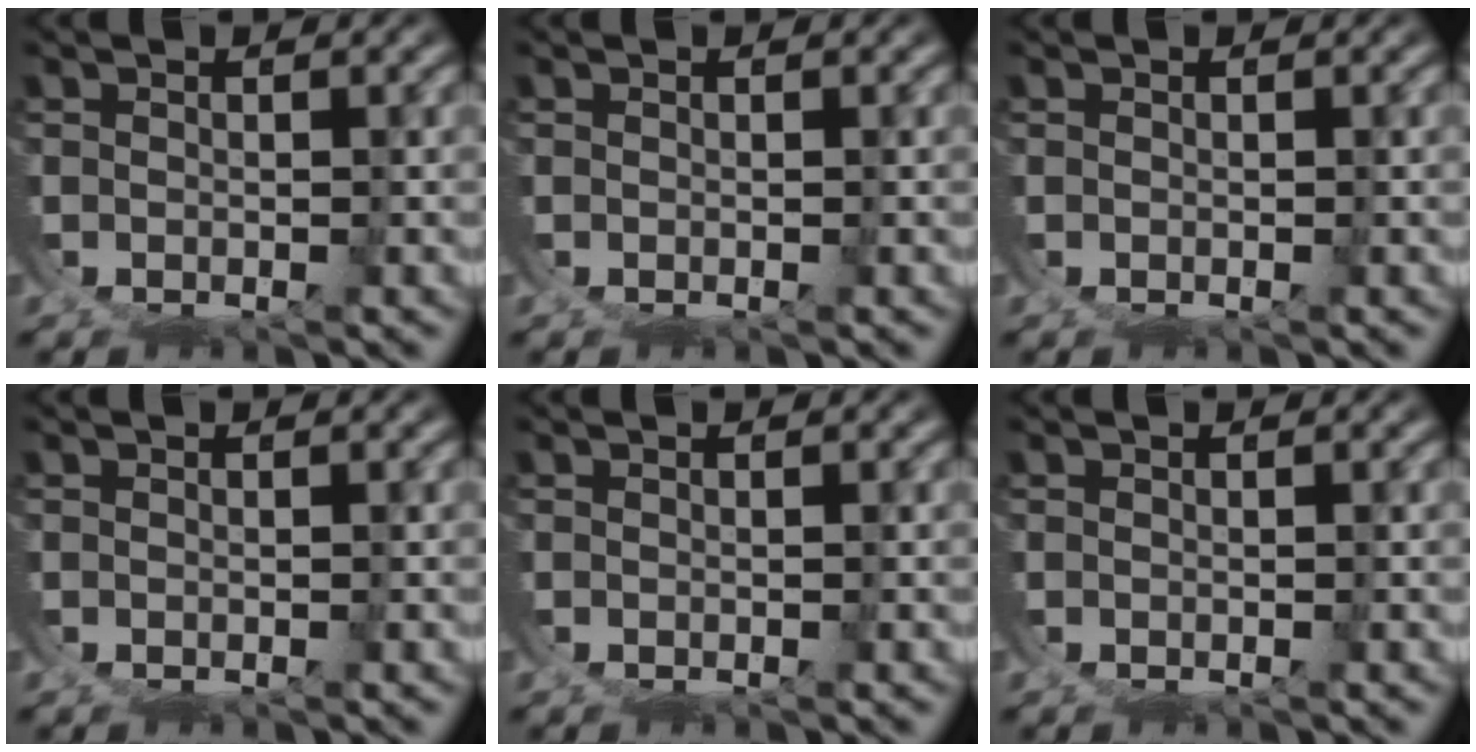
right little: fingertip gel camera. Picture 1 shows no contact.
{"total": 0.0}
{"total": 0.0}
{"total": 0.0}
{"total": 0.0}
{"total": 0.0}